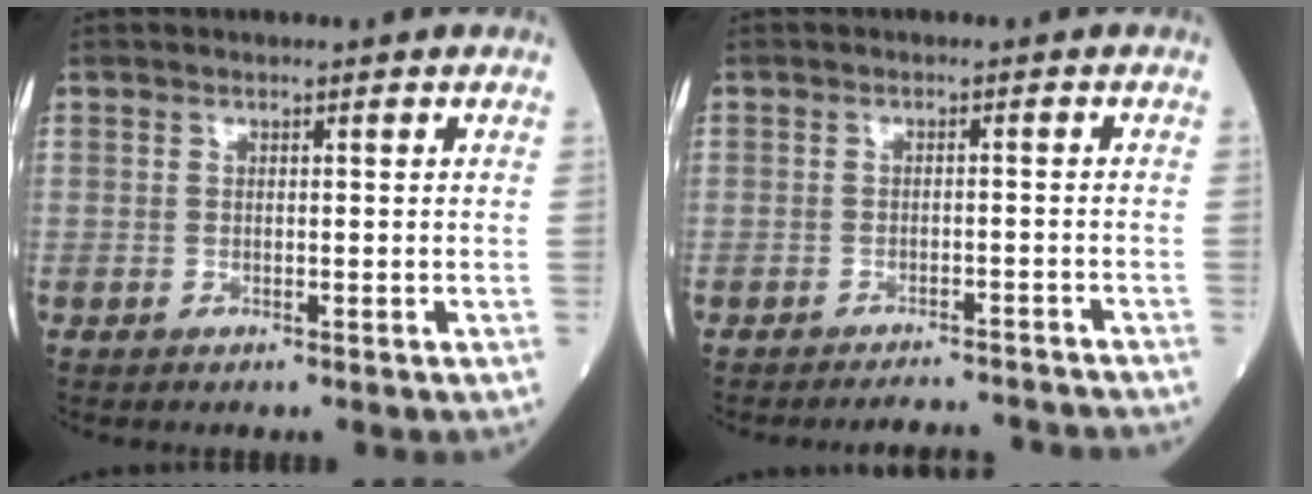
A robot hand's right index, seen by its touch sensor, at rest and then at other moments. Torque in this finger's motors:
{"motor_torque": [-0.52, -0.36, -1.06, -0.21]}